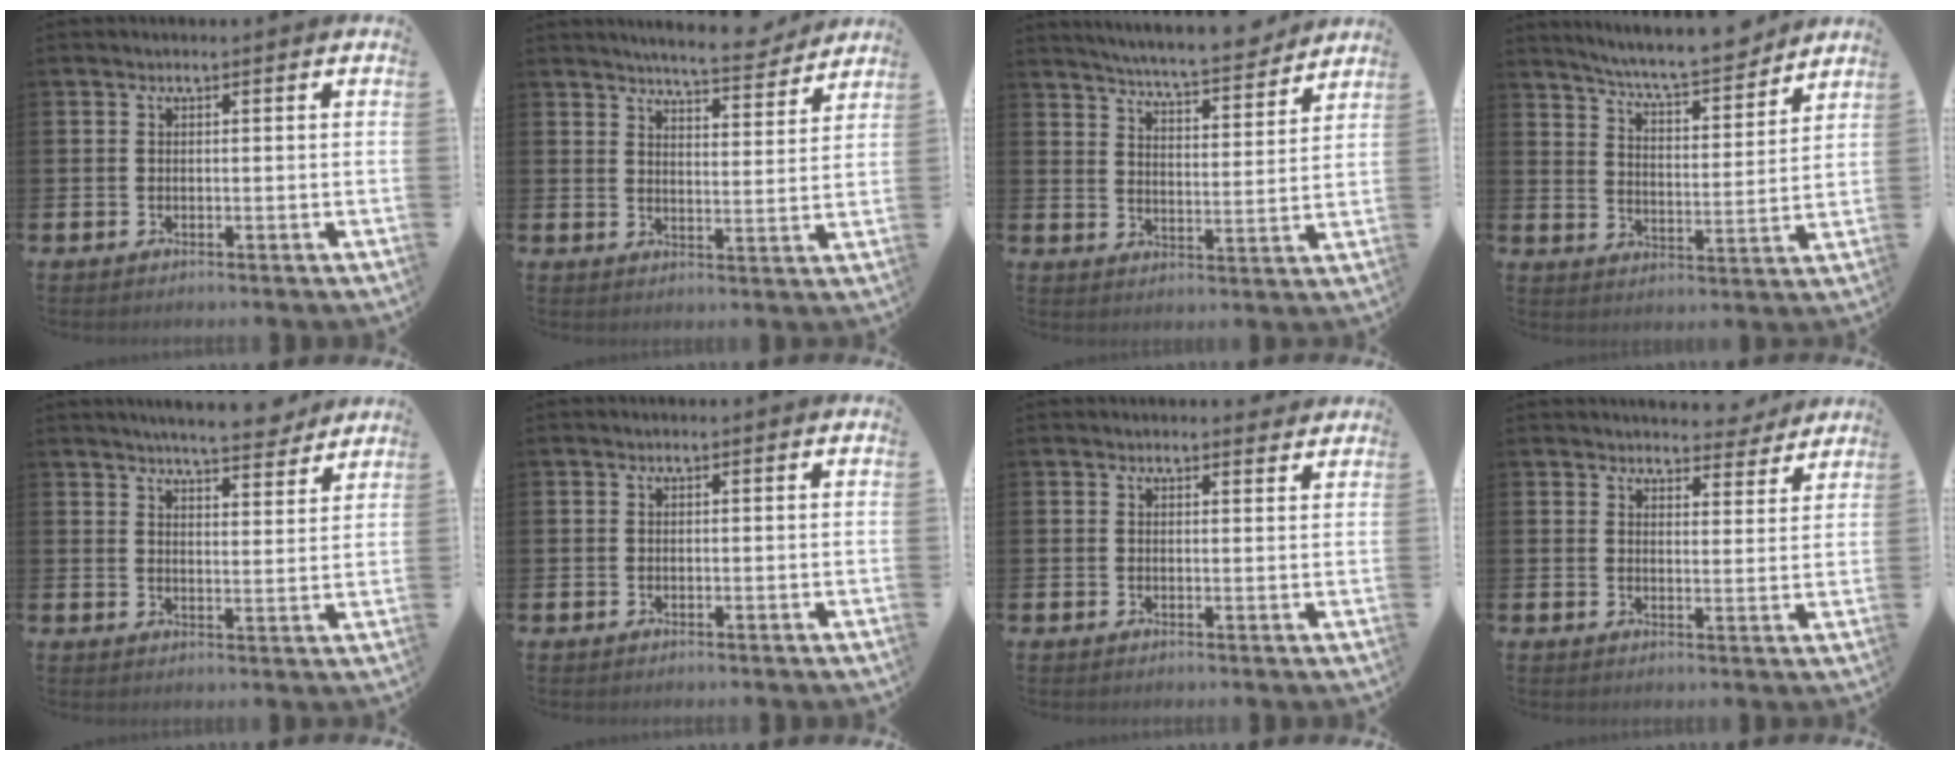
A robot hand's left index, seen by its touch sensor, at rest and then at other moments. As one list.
[{"total": 6.2, "force": [6.1, 0.5, 1.4], "torque": [-0.026, -0.039, 0.104]}, {"total": 6.5, "force": [6.3, 0.2, 1.6], "torque": [-0.050, -0.045, 0.107]}, {"total": 7.4, "force": [7.1, 0.3, 2.2], "torque": [-0.066, -0.057, 0.120]}, {"total": 6.3, "force": [6.1, 0.5, 1.6], "torque": [-0.030, -0.035, 0.107]}, {"total": 0.0}, {"total": 1.4, "force": [1.3, 0.2, 0.0], "torque": [0.007, -0.005, 0.023]}, {"total": 4.7, "force": [4.5, 1.2, 0.3], "torque": [-0.001, -0.031, 0.079]}]